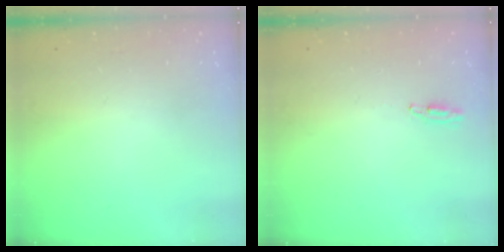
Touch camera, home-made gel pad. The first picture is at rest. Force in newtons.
{"total": 2.7, "press": 2.5, "slide": 1.0}